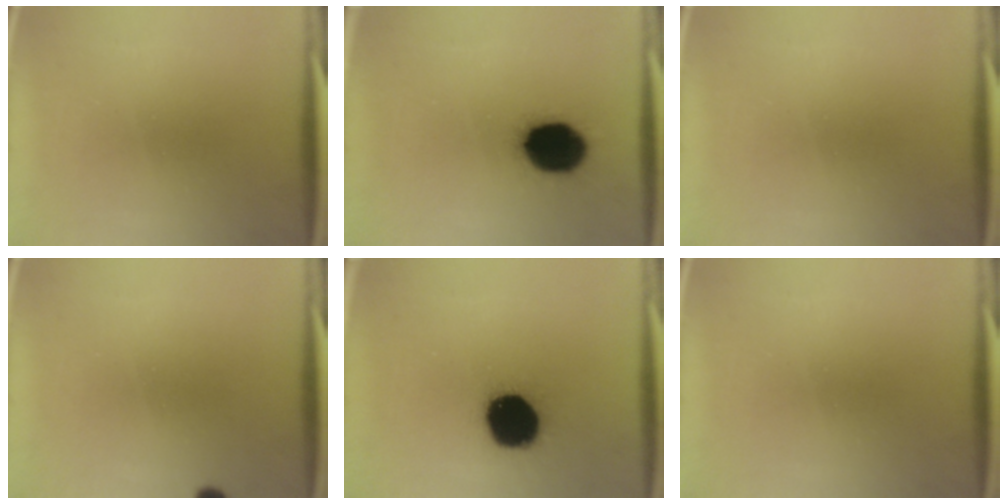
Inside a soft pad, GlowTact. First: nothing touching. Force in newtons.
{"total": 15.3}
{"total": 0.0}
{"total": 1.7}
{"total": 19.2}
{"total": 0.0}